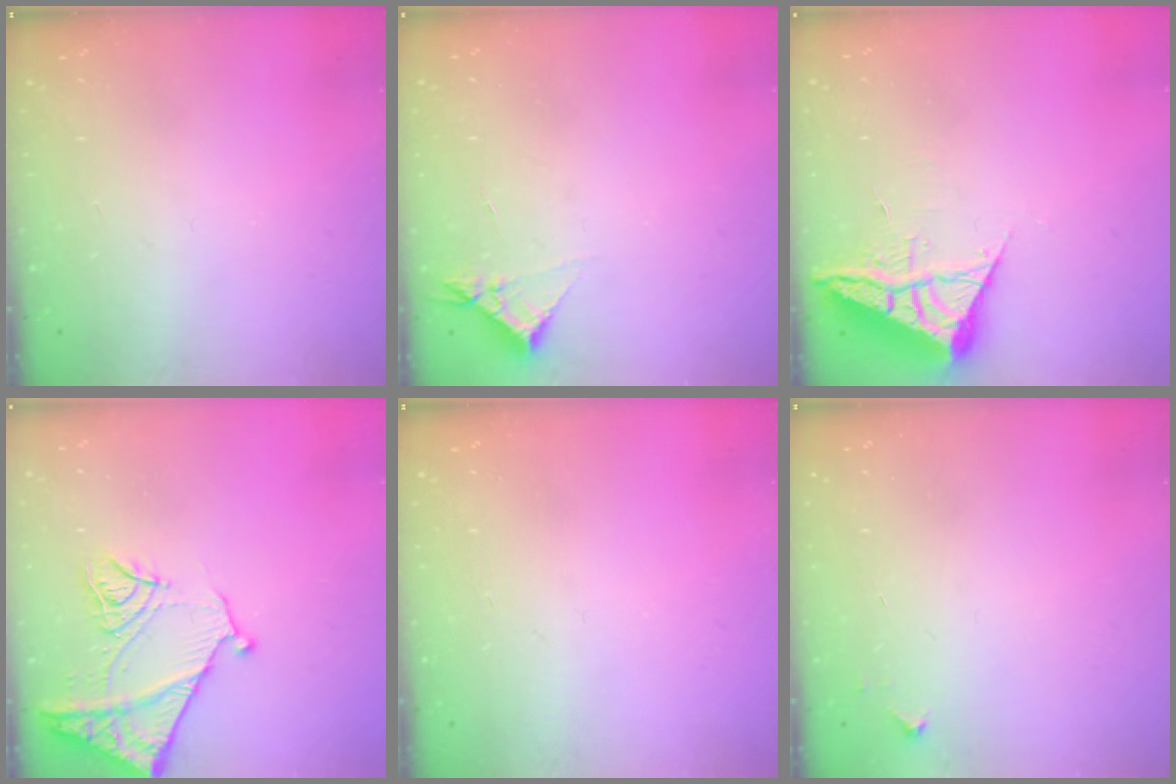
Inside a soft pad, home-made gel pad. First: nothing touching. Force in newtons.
{"total": 3.1, "press": 3.1, "slide": 0.5}
{"total": 7.3, "press": 7.3, "slide": 0.5}
{"total": 11.9, "press": 11.8, "slide": 1.4}
{"total": 0.0}
{"total": 3.3, "press": 3.2, "slide": 0.4}